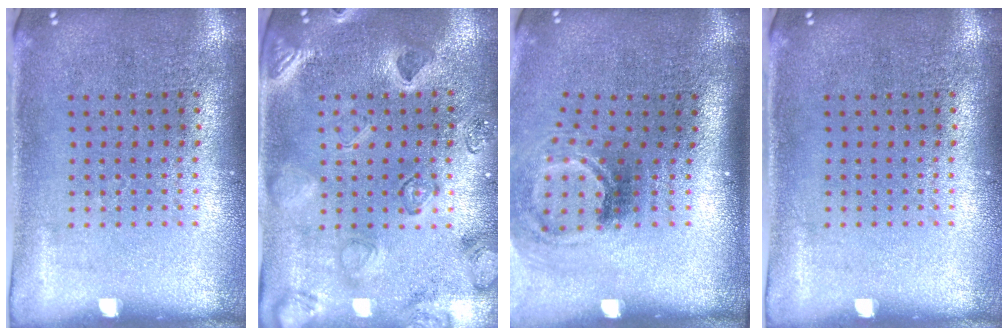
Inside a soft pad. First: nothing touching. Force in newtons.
{"total": 2.3, "press": 2.3, "slide": 0.6}
{"total": 2.1, "press": 1.3, "slide": 1.6}
{"total": 0.0}